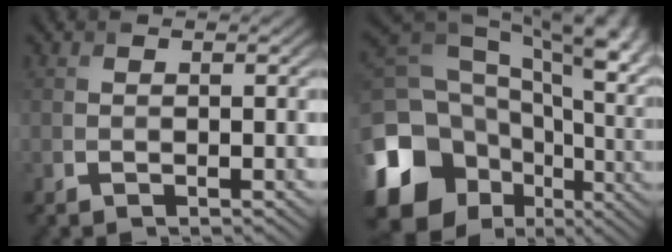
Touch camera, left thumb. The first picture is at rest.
{"total": 20.6, "force": [-1.4, 16.5, 12.2], "torque": [-0.286, -0.036, 0.001]}